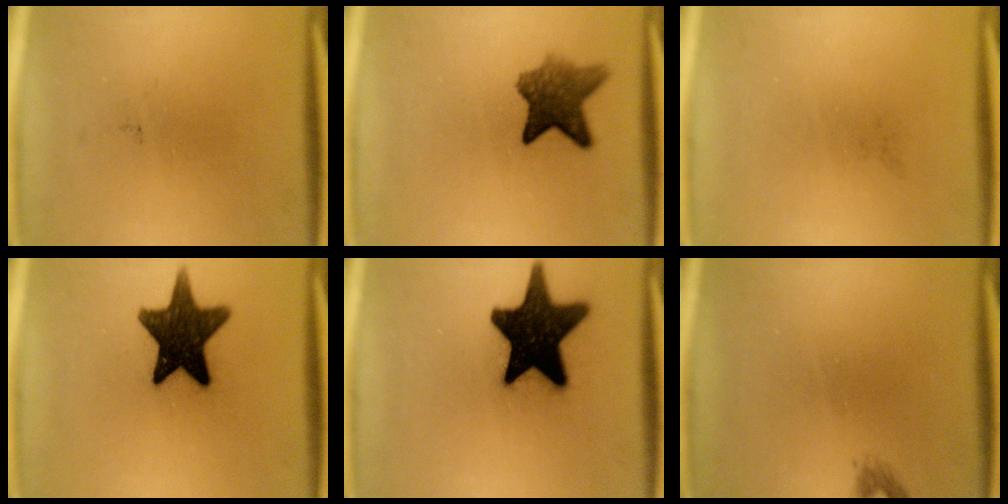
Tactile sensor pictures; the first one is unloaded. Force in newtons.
{"total": 7.2}
{"total": 0.0}
{"total": 14.8}
{"total": 19.8}
{"total": 0.9}